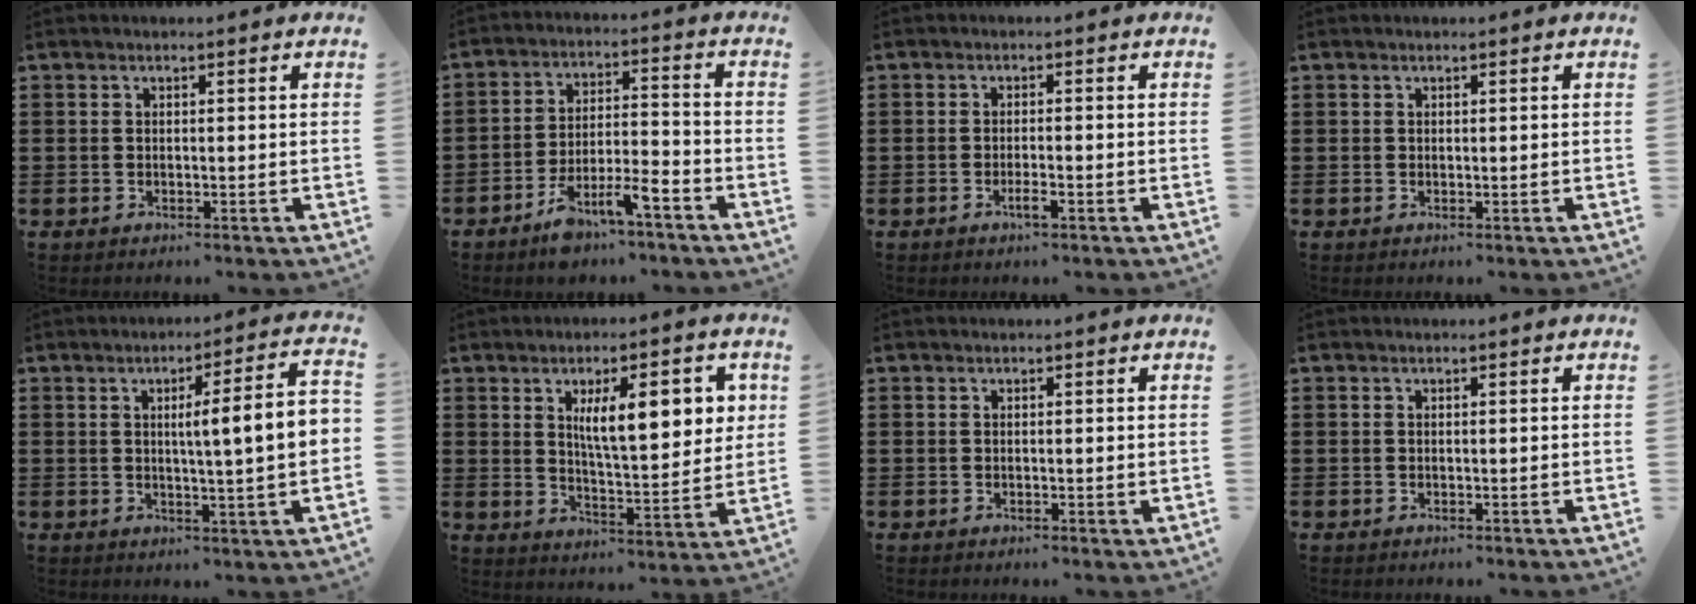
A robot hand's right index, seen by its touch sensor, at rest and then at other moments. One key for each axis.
{"total": 7.4, "fx": -5.7, "fy": 1.8, "fz": 4.4, "tx": -0.081, "ty": 0.002, "tz": -0.106}
{"total": 2.0, "fx": -1.2, "fy": 0.1, "fz": 1.7, "tx": -0.028, "ty": -0.004, "tz": -0.020}
{"total": 0.0}
{"total": 8.0, "fx": 0.7, "fy": 0.4, "fz": 8.0, "tx": -0.130, "ty": -0.008, "tz": 0.002}
{"total": 10.0, "fx": 3.2, "fy": 3.1, "fz": 8.9, "tx": -0.150, "ty": 0.001, "tz": 0.049}
{"total": 0.0}
{"total": 0.0}